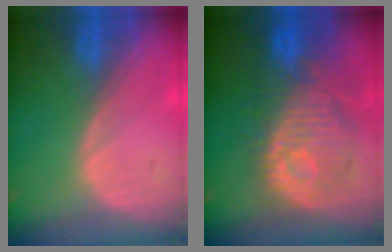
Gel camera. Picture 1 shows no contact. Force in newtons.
{"total": 11.6, "press": 10.7, "slide": 4.4}